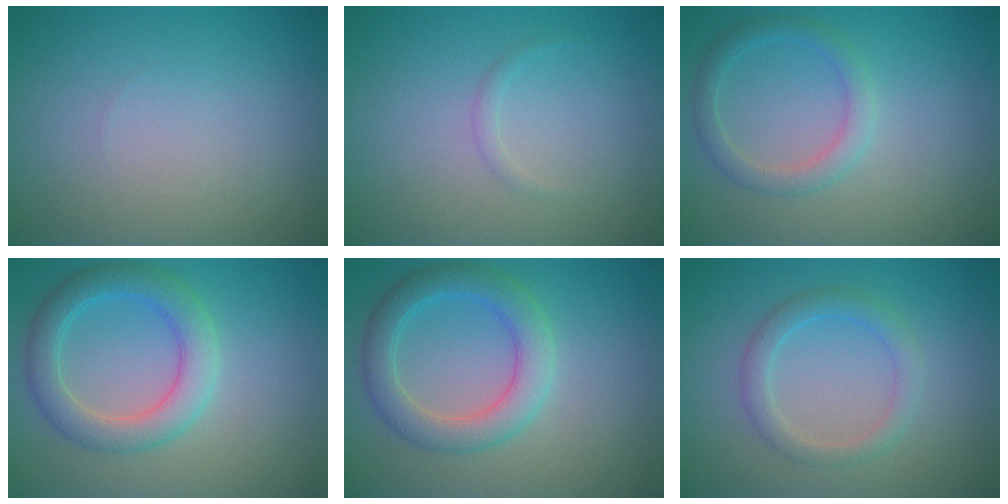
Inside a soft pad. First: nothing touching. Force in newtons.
{"total": 0.6, "press": 0.6, "slide": 0.1}
{"total": 2.3, "press": 2.3, "slide": 0.1}
{"total": 3.6, "press": 3.6, "slide": 0.3}
{"total": 3.6, "press": 3.6, "slide": 0.3}
{"total": 2.4, "press": 2.4, "slide": 0.1}